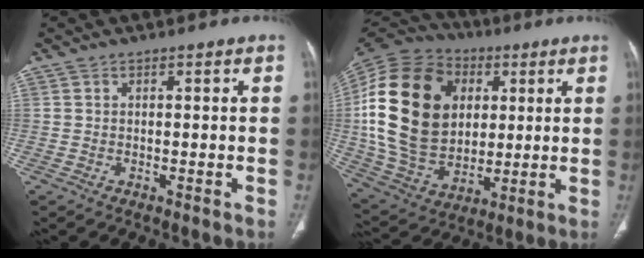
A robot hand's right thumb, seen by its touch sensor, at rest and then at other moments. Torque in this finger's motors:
{"motor_torque": [0.87, 1.29, 1.46, -0.93, 0.31]}